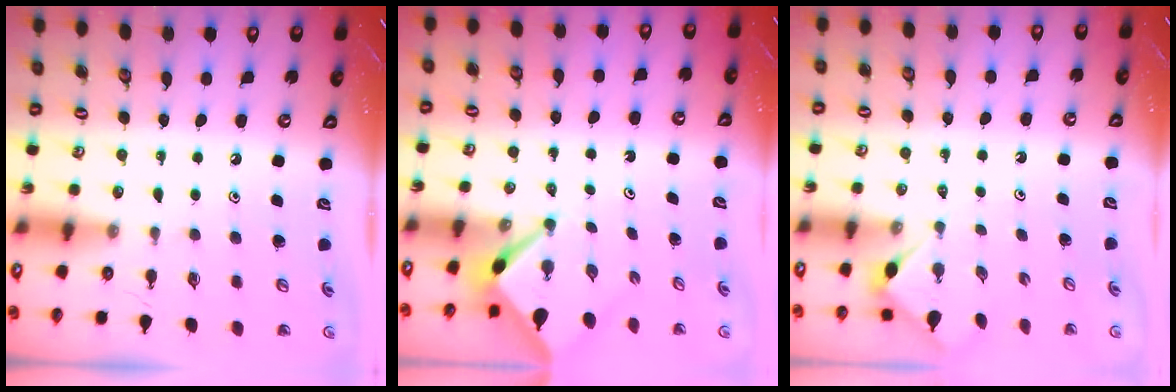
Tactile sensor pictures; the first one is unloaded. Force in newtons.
{"total": 2.7, "press": 2.7, "slide": 0.3}
{"total": 2.5, "press": 2.4, "slide": 0.5}